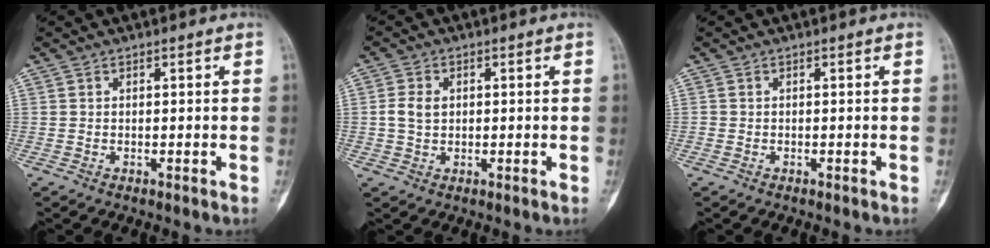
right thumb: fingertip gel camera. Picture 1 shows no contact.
{"total": 3.7, "force": [0.4, 2.9, 2.4], "torque": [-0.043, 0.005, 0.006]}
{"total": 0.0}